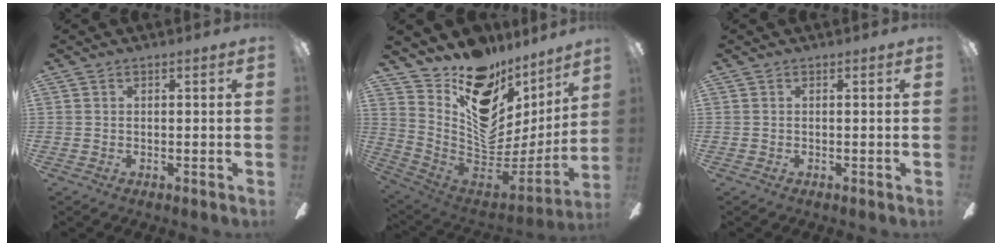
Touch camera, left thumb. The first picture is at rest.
{"total": 17.8, "force": [11.4, 10.6, 8.8], "torque": [-0.127, -0.095, 0.212]}
{"total": 0.0}